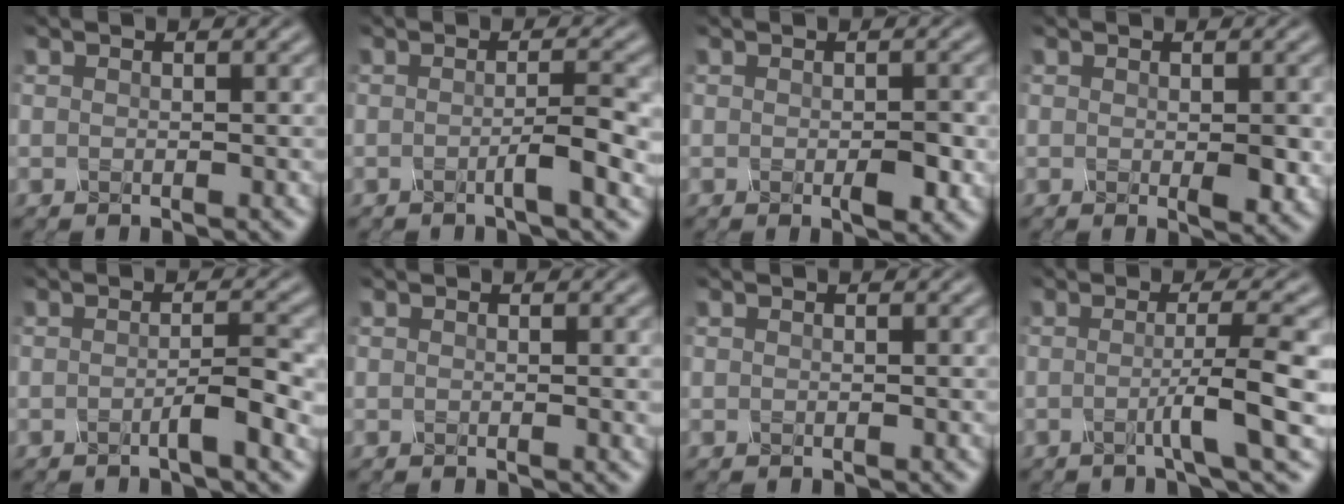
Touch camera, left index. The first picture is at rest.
{"total": 2.9, "force": [-0.8, 0.5, 2.8], "torque": [-0.043, -0.001, -0.016]}
{"total": 2.3, "force": [-0.7, 0.8, 2.1], "torque": [-0.035, -0.004, -0.005]}
{"total": 2.4, "force": [-0.1, 0.8, 2.2], "torque": [-0.037, -0.005, 0.004]}
{"total": 2.6, "force": [-0.9, 0.4, 2.4], "torque": [-0.039, 0.002, -0.019]}
{"total": 0.5, "force": [0.3, 0.1, 0.4], "torque": [-0.007, 0.001, 0.004]}
{"total": 0.0}
{"total": 5.1, "force": [-1.0, 0.6, 5.0], "torque": [-0.074, -0.002, -0.022]}